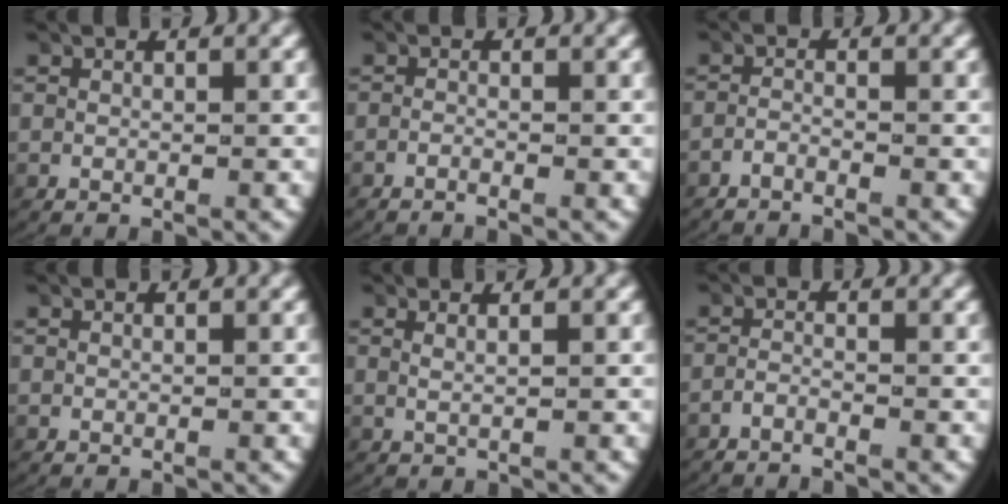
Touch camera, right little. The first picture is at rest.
{"total": 1.6, "force": [-1.5, 0.2, 0.5], "torque": [-0.023, -0.005, -0.026]}
{"total": 2.5, "force": [-2.4, 0.2, 0.4], "torque": [-0.025, -0.014, -0.038]}
{"total": 0.0}
{"total": 1.2, "force": [0.4, -0.4, 1.0], "torque": [-0.025, -0.005, 0.012]}
{"total": 2.4, "force": [-2.4, 0.2, 0.6], "torque": [-0.028, -0.012, -0.038]}